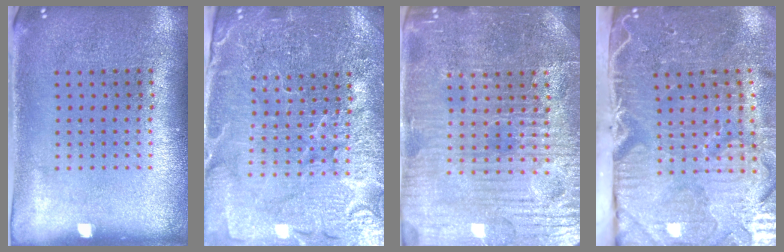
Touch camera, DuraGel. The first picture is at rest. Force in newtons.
{"total": 4.6, "press": 4.3, "slide": 1.5}
{"total": 4.8, "press": 4.7, "slide": 1.1}
{"total": 5.4, "press": 4.4, "slide": 3.1}